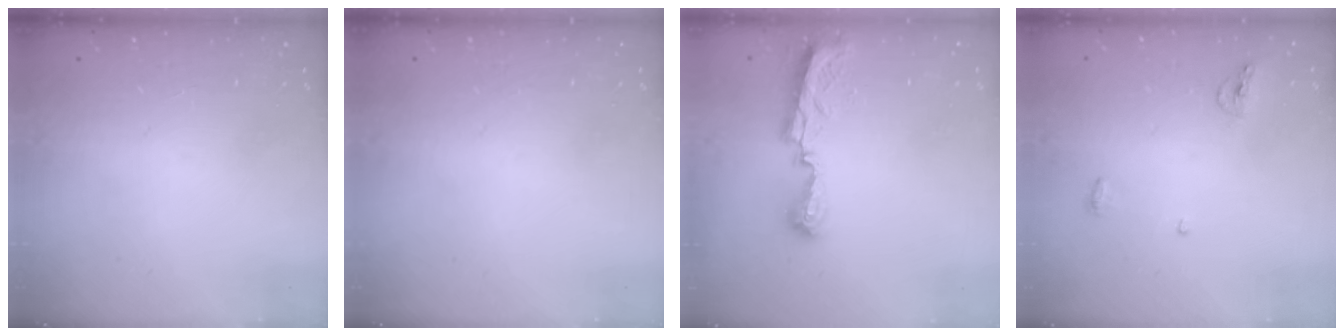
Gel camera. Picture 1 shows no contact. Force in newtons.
{"total": 0.0}
{"total": 8.3, "press": 8.2, "slide": 0.4}
{"total": 4.8, "press": 4.7, "slide": 0.8}